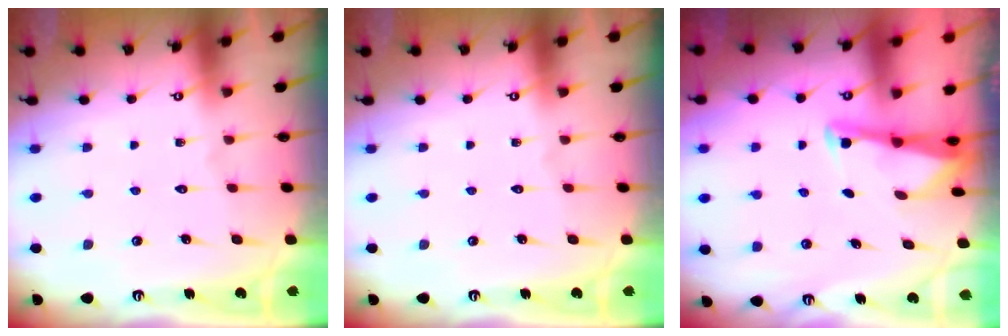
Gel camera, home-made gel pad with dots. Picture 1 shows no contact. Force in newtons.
{"total": 0.0}
{"total": 3.0, "press": 3.0, "slide": 0.2}